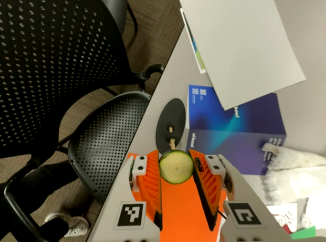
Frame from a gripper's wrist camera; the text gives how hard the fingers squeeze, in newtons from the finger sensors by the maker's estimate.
{"total": 8.9, "left": 8.5, "right": 9.3}